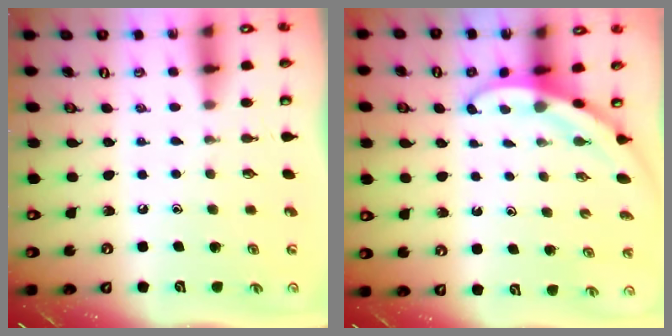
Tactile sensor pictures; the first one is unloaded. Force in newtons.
{"total": 3.4, "press": 3.4, "slide": 0.1}